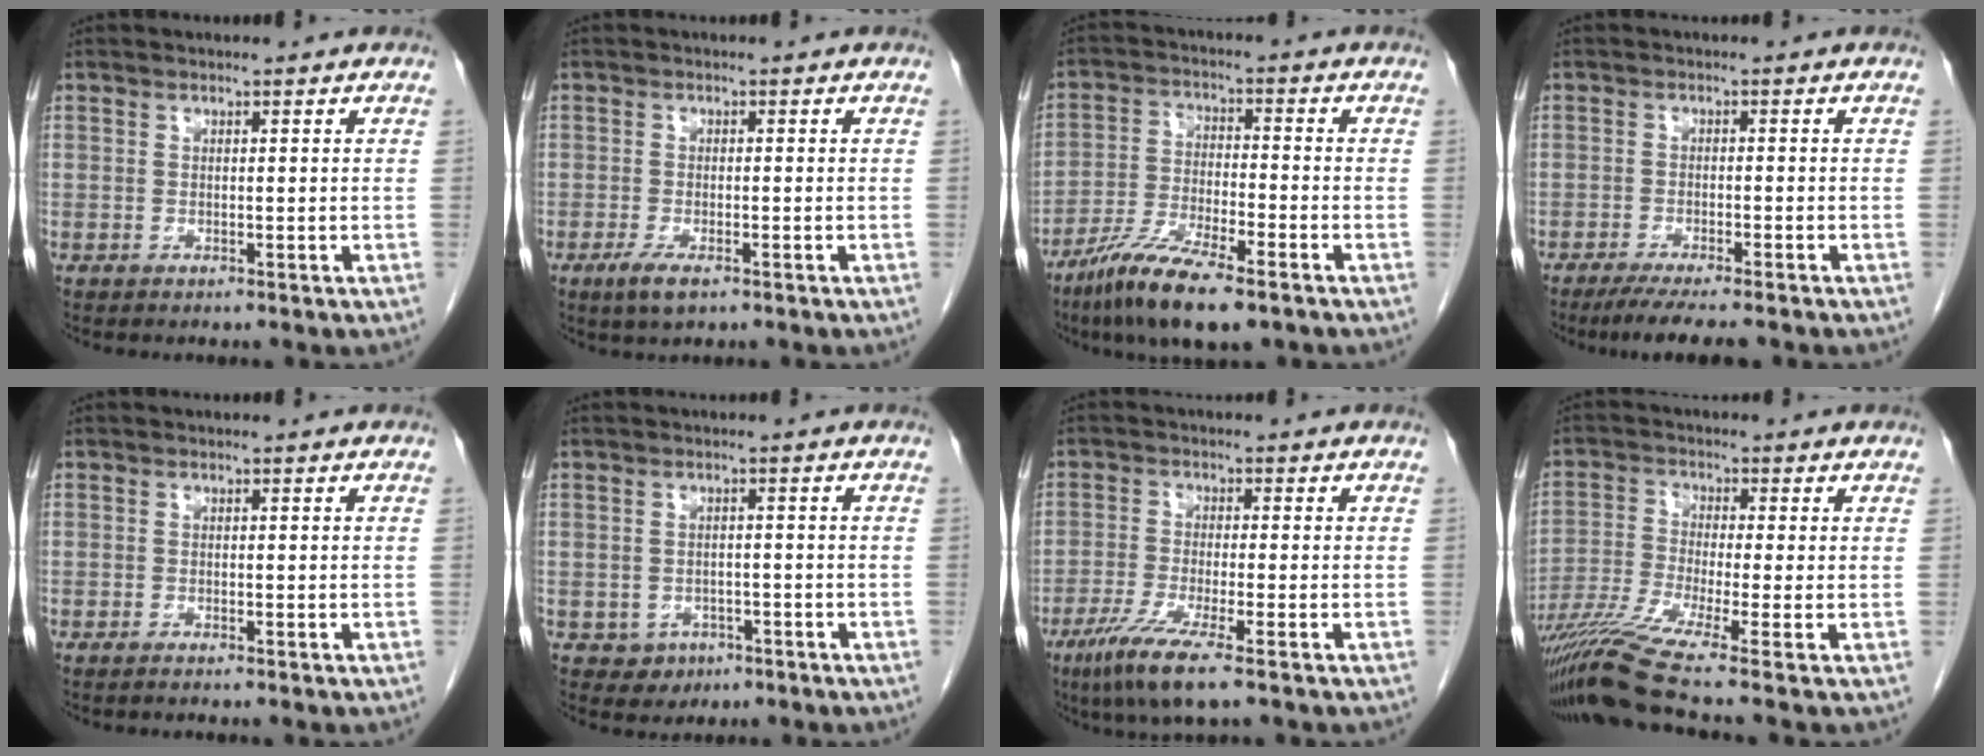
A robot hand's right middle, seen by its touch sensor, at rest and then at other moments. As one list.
[{"total": 3.2, "force": [-1.9, 0.8, 2.5], "torque": [-0.054, -0.007, -0.032]}, {"total": 11.3, "force": [-7.8, 1.7, 8.0], "torque": [-0.158, -0.027, -0.141]}, {"total": 7.6, "force": [-6.3, 0.5, 4.3], "torque": [-0.065, -0.018, -0.096]}, {"total": 0.7, "force": [-0.6, -0.2, 0.4], "torque": [-0.003, 0.000, -0.009]}, {"total": 2.9, "force": [-1.4, 2.4, 0.6], "torque": [-0.007, 0.007, -0.012]}, {"total": 8.3, "force": [-5.1, -0.5, 6.5], "torque": [-0.128, -0.028, -0.096]}, {"total": 10.0, "force": [-7.2, -2.2, 6.5], "torque": [-0.124, -0.025, -0.131]}]